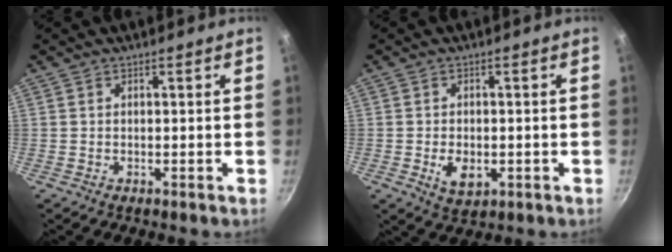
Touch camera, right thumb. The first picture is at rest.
{"total": 5.3, "force": [-1.2, 3.3, 3.9], "torque": [-0.060, -0.001, -0.013]}